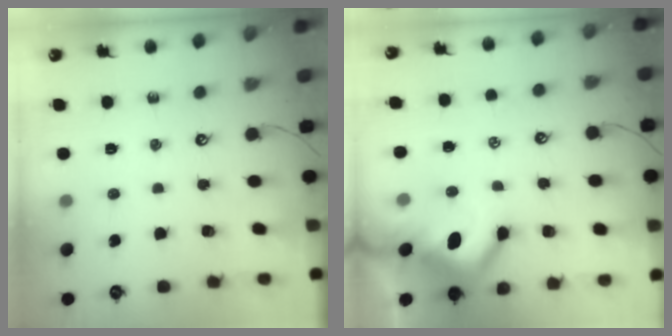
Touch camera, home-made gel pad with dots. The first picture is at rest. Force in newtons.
{"total": 8.5, "press": 8.4, "slide": 1.4}